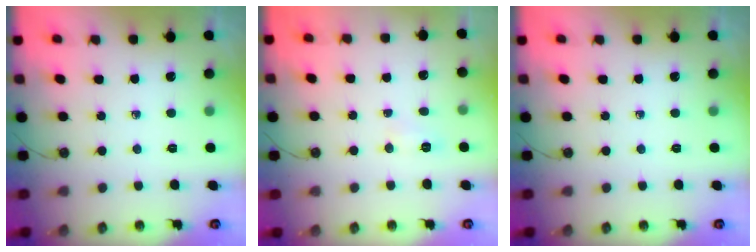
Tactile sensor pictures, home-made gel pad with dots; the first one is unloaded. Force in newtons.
{"total": 5.5, "press": 5.5, "slide": 0.6}
{"total": 0.0}